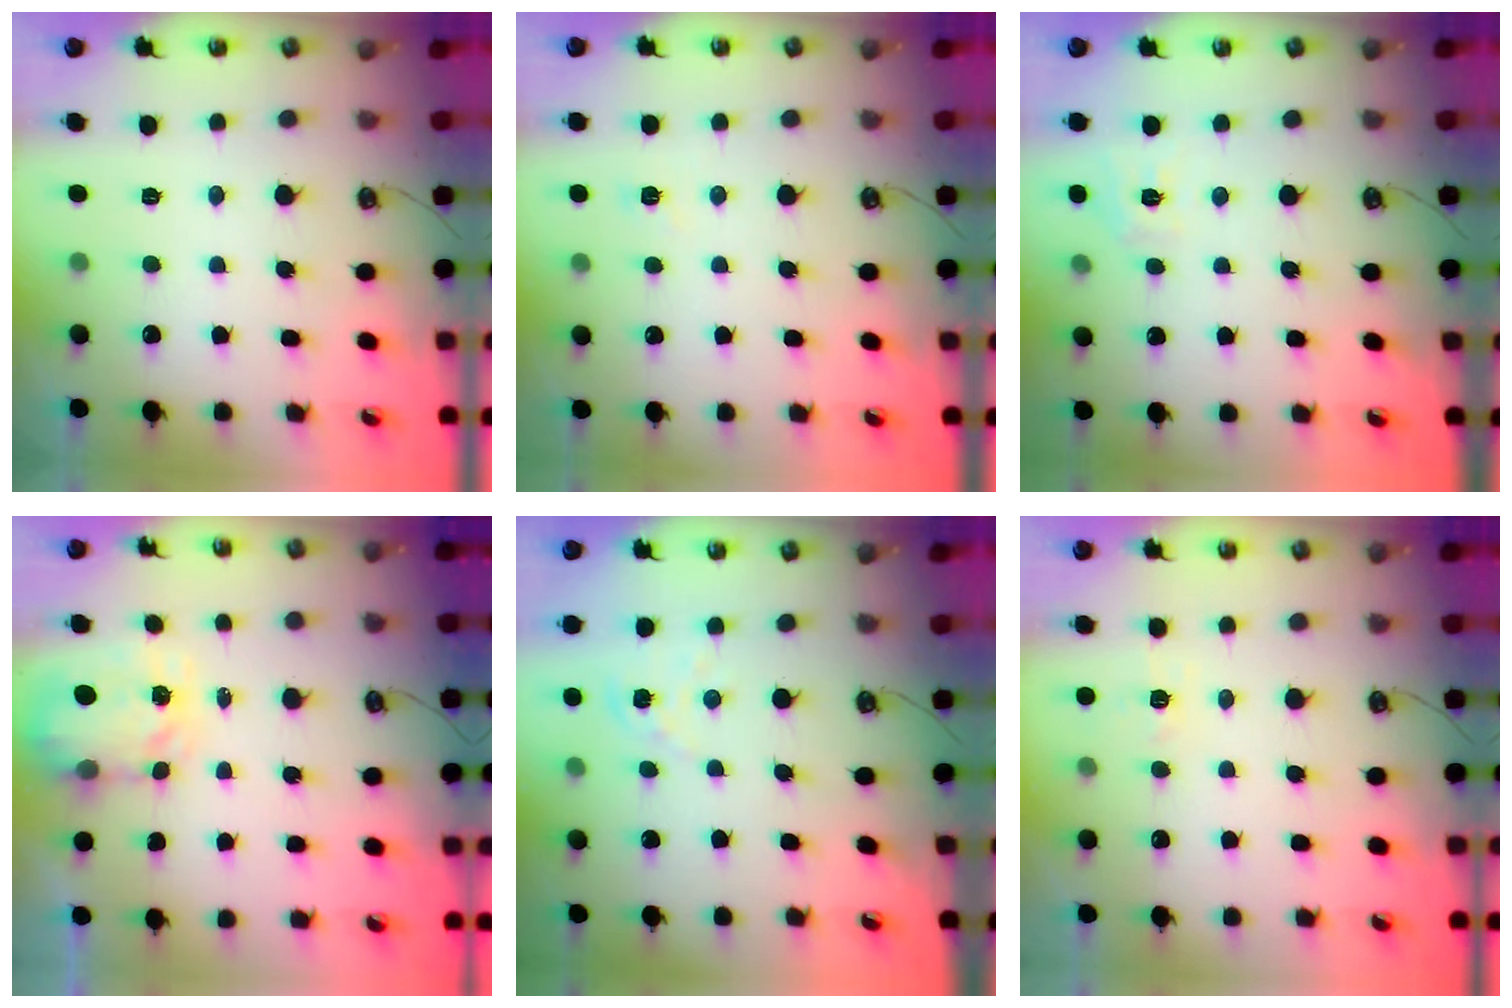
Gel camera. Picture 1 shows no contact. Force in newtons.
{"total": 2.9, "press": 2.8, "slide": 0.5}
{"total": 7.4, "press": 7.3, "slide": 0.7}
{"total": 3.6, "press": 3.6, "slide": 0.4}
{"total": 2.1, "press": 2.1, "slide": 0.2}
{"total": 5.3, "press": 5.3, "slide": 0.6}